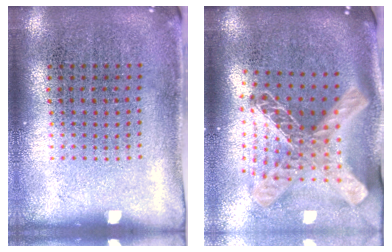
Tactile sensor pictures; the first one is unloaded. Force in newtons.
{"total": 2.9, "press": 2.1, "slide": 2.0}